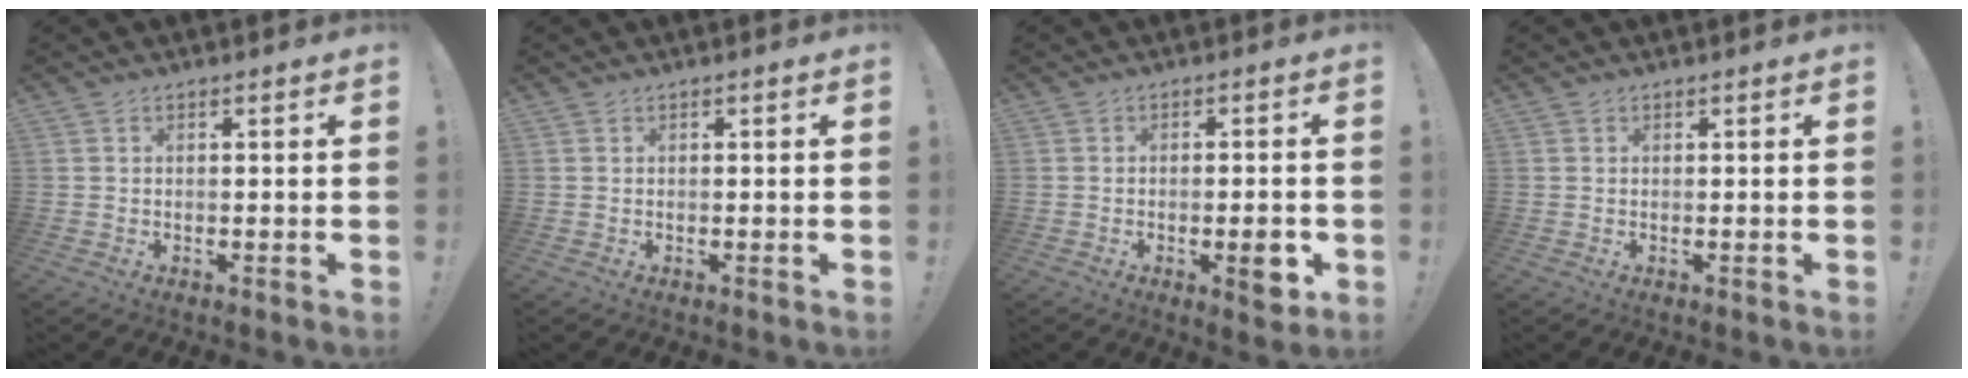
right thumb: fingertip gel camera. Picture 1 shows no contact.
{"total": 0.0}
{"total": 5.9, "force": [-2.0, 1.4, 5.4], "torque": [-0.061, -0.001, -0.029]}
{"total": 0.0}